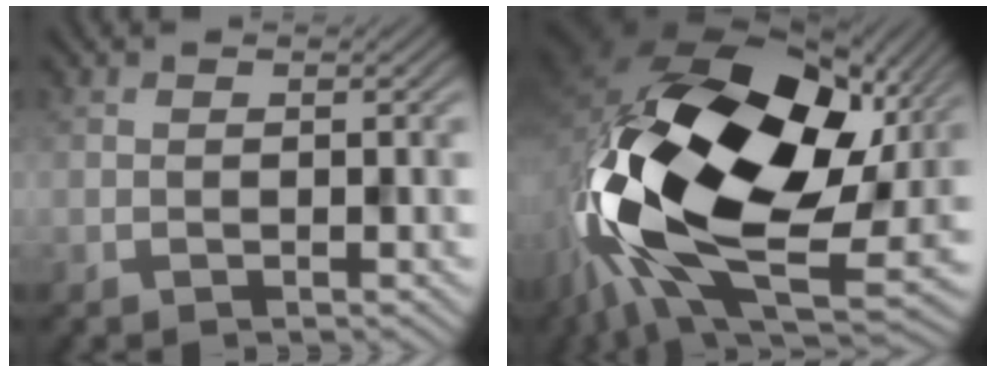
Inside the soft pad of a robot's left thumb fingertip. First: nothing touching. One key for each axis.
{"total": 21.7, "fx": -0.1, "fy": 13.8, "fz": 16.7, "tx": -0.378, "ty": -0.046, "tz": 0.010}